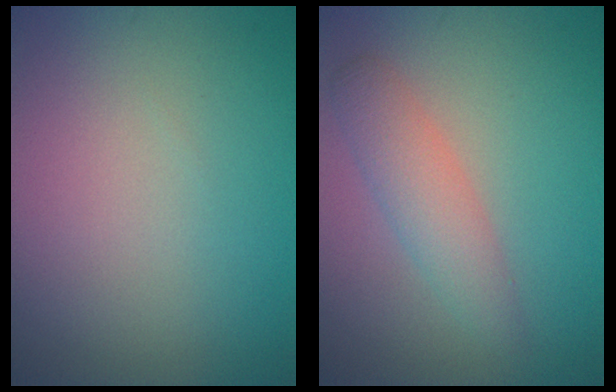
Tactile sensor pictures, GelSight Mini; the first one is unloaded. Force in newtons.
{"total": 2.9, "press": 2.9, "slide": 0.1}